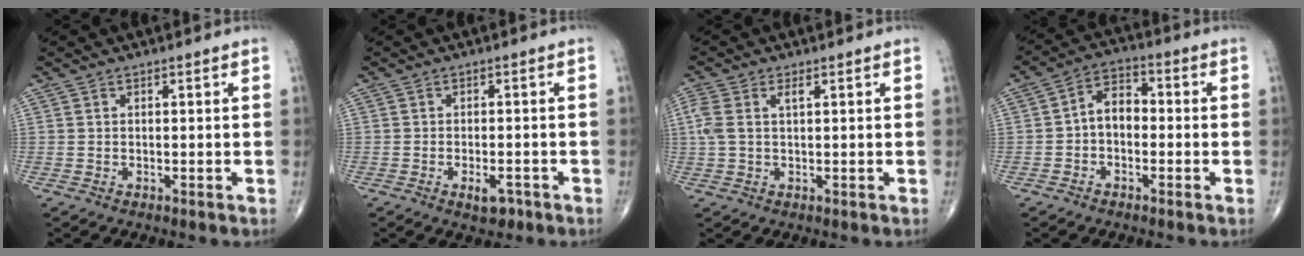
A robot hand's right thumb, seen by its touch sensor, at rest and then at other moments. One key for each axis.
{"total": 3.4, "fx": -1.8, "fy": 1.6, "fz": 2.4, "tx": -0.032, "ty": 0.006, "tz": -0.025}
{"total": 4.9, "fx": 1.3, "fy": 2.3, "fz": 4.1, "tx": -0.121, "ty": 0.020, "tz": 0.031}
{"total": 6.4, "fx": -0.8, "fy": 4.4, "fz": 4.6, "tx": -0.062, "ty": 0.027, "tz": -0.027}